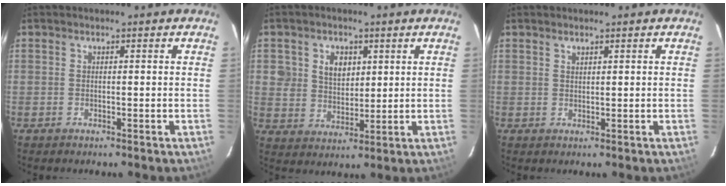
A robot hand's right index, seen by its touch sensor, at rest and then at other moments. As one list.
[{"total": 6.9, "force": [2.3, 5.7, 3.0], "torque": [-0.059, 0.013, 0.049]}, {"total": 0.9, "force": [0.8, 0.3, 0.3], "torque": [-0.005, 0.001, 0.015]}]